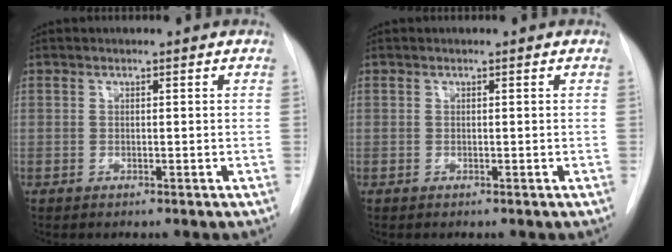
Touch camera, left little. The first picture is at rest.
{"total": 0.0}